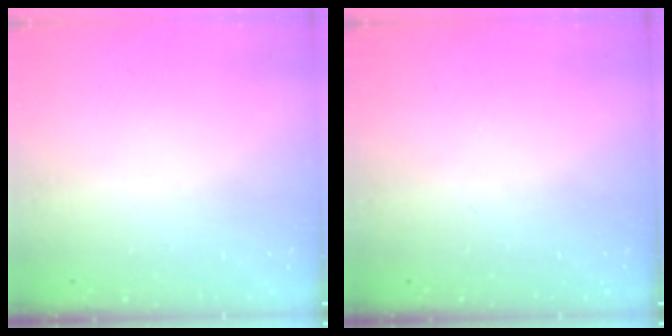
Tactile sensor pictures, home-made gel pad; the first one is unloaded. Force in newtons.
{"total": 0.0}